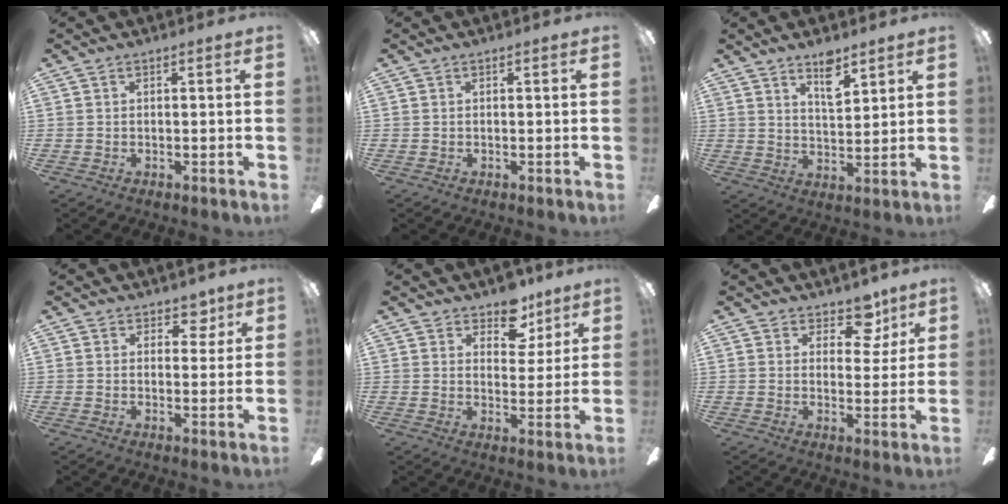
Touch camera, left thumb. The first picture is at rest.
{"total": 0.0}
{"total": 8.0, "force": [5.7, 3.2, 4.7], "torque": [-0.066, -0.030, 0.096]}
{"total": 4.7, "force": [3.2, 3.0, 1.7], "torque": [-0.011, -0.010, 0.054]}
{"total": 9.1, "force": [6.7, 5.2, 3.2], "torque": [-0.040, -0.037, 0.121]}
{"total": 8.2, "force": [5.5, 4.8, 3.7], "torque": [-0.034, -0.033, 0.096]}